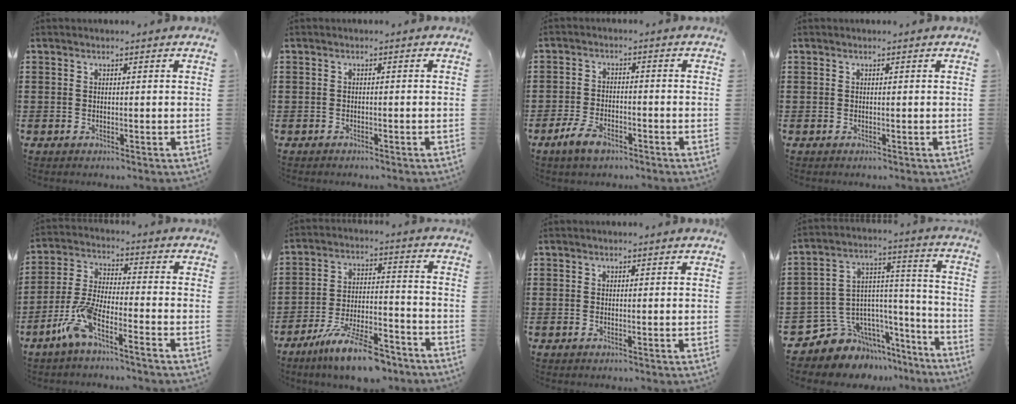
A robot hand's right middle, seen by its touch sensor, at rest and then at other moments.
{"total": 0.7, "force": [-0.6, 0.2, 0.0], "torque": [-0.001, 0.002, -0.014]}
{"total": 4.7, "force": [-3.1, 2.0, 2.8], "torque": [-0.066, 0.005, -0.065]}
{"total": 0.0}
{"total": 7.5, "force": [-5.3, 0.9, 5.2], "torque": [-0.126, -0.010, -0.105]}
{"total": 11.0, "force": [-9.0, 1.9, 6.1], "torque": [-0.108, 0.022, -0.169]}
{"total": 0.0}
{"total": 8.2, "force": [-5.9, 5.6, 0.5], "torque": [-0.042, -0.007, -0.108]}